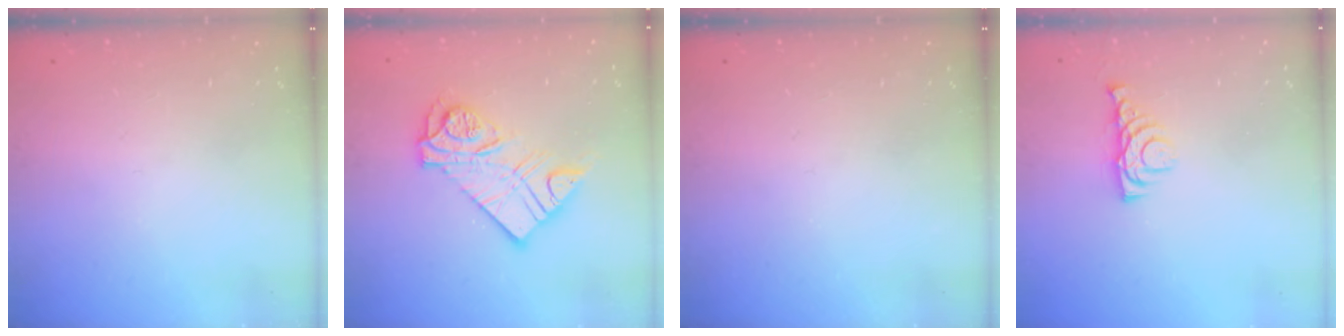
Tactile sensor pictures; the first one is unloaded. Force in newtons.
{"total": 13.1, "press": 13.0, "slide": 1.3}
{"total": 0.0}
{"total": 5.5, "press": 5.4, "slide": 1.1}